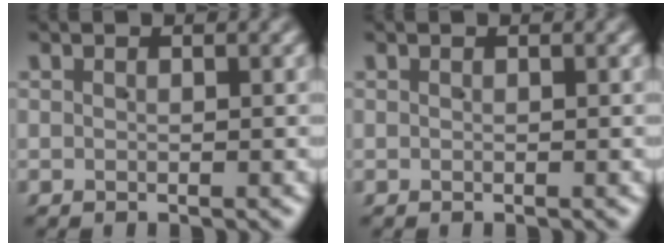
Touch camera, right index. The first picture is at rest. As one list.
[{"total": 0.0}]